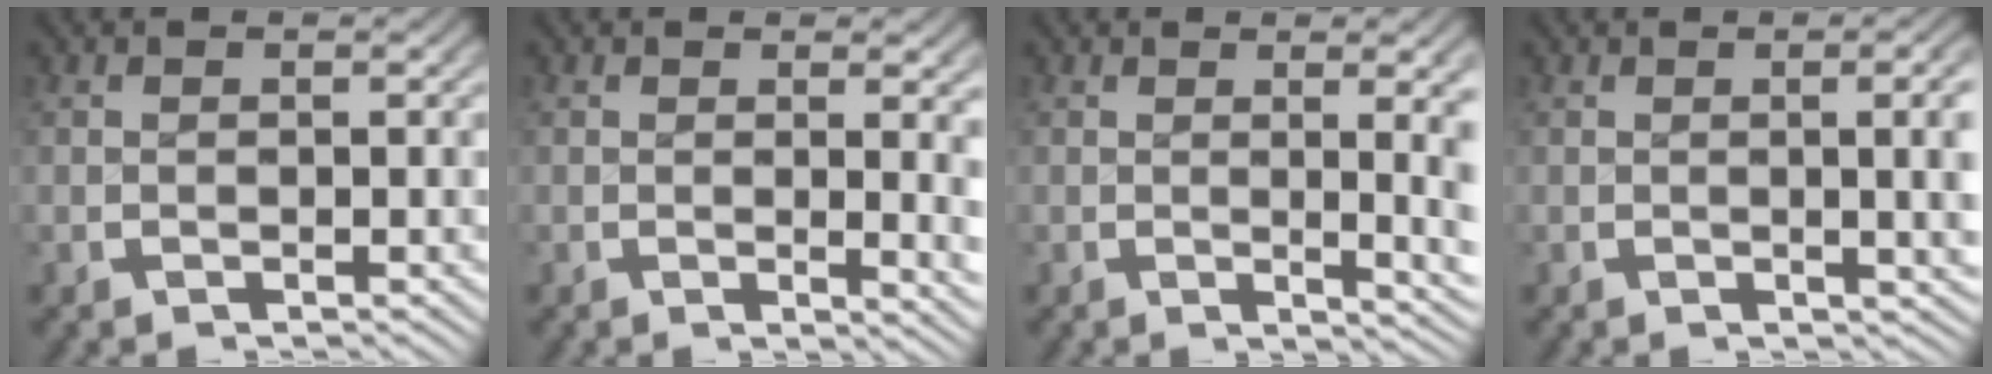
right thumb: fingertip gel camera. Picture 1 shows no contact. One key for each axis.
{"total": 3.0, "fx": 0.0, "fy": 1.0, "fz": 2.9, "tx": -0.036, "ty": -0.012, "tz": 0.004}
{"total": 4.7, "fx": -0.6, "fy": 1.8, "fz": 4.4, "tx": -0.057, "ty": -0.011, "tz": -0.003}
{"total": 4.9, "fx": 0.2, "fy": 1.8, "fz": 4.5, "tx": -0.038, "ty": 0.009, "tz": -0.002}